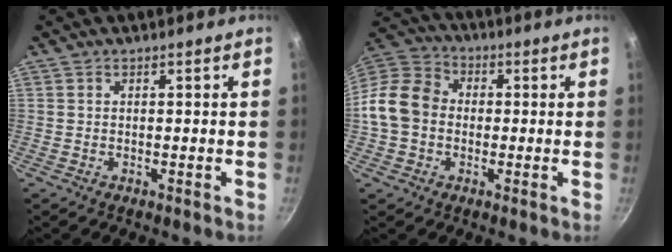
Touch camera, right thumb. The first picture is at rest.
{"total": 12.2, "force": [-0.9, 10.0, 6.8], "torque": [-0.098, 0.027, -0.038]}